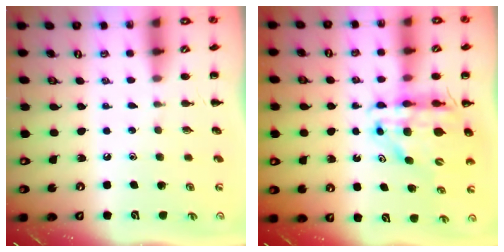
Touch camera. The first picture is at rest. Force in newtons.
{"total": 12.4, "press": 12.0, "slide": 3.4}